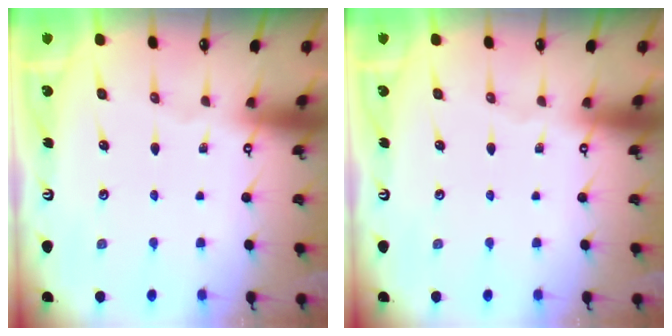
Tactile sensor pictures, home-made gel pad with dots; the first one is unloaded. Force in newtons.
{"total": 0.0}